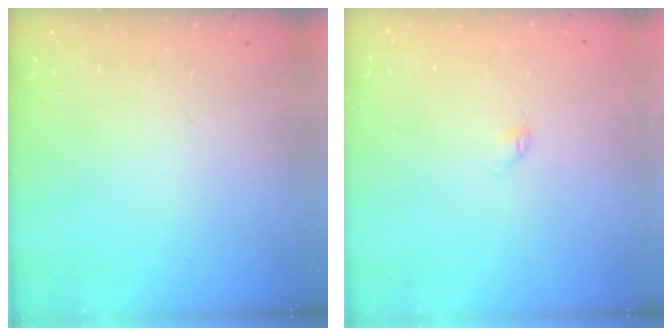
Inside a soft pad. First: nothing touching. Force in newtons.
{"total": 2.7, "press": 2.6, "slide": 0.4}